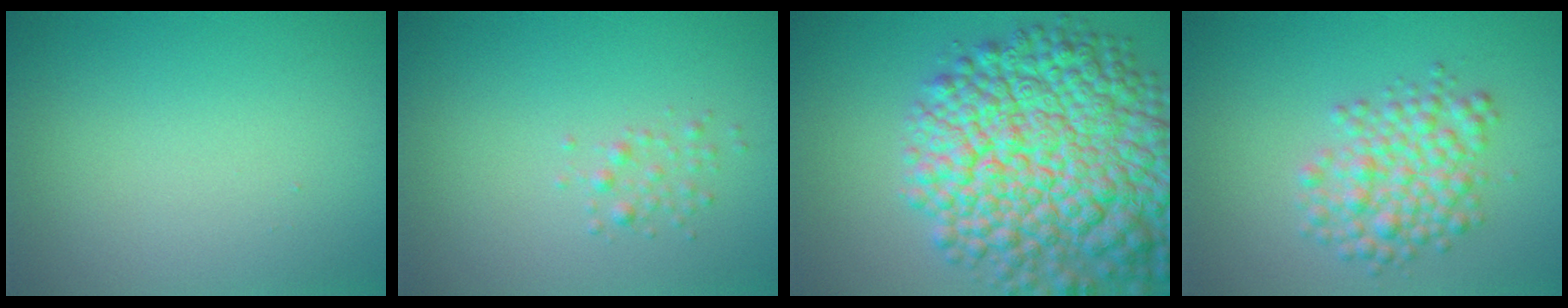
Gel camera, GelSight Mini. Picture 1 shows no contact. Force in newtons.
{"total": 1.2, "press": 1.2, "slide": 0.0}
{"total": 15.2, "press": 15.2, "slide": 0.5}
{"total": 4.4, "press": 4.4, "slide": 0.1}